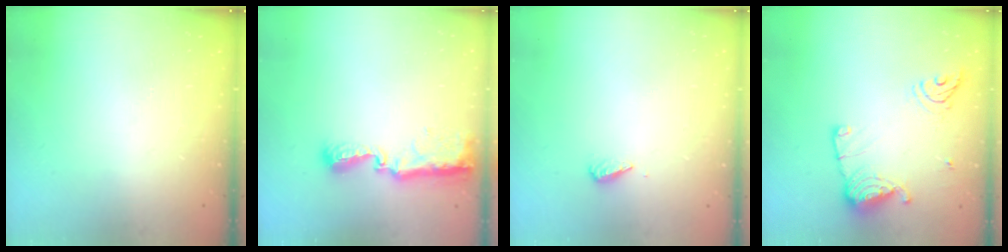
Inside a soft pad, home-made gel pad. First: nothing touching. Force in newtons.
{"total": 8.6, "press": 8.6, "slide": 0.5}
{"total": 2.9, "press": 2.9, "slide": 0.4}
{"total": 13.2, "press": 13.2, "slide": 1.2}